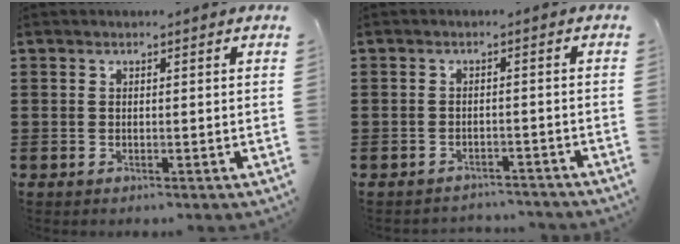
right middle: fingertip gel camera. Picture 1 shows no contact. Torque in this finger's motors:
{"motor_torque": [-0.84, 0.69, -0.50, -0.17]}